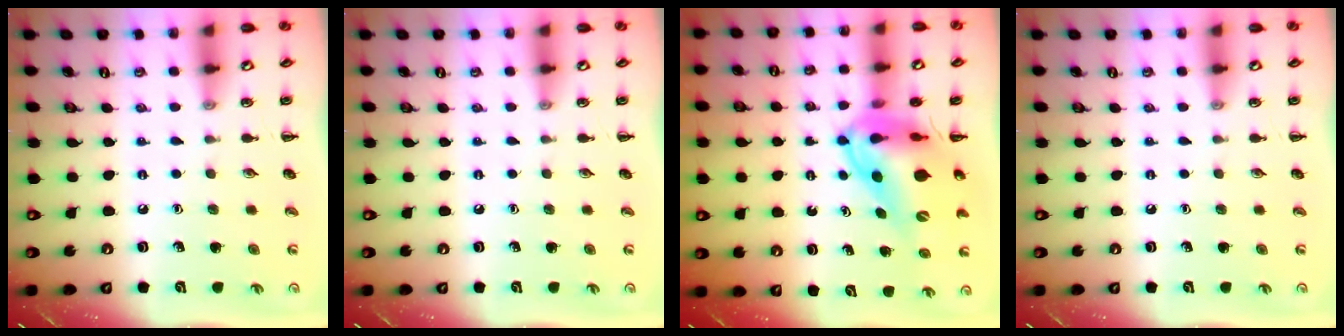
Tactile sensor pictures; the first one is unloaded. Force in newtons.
{"total": 0.0}
{"total": 14.0, "press": 13.4, "slide": 4.0}
{"total": 0.0}